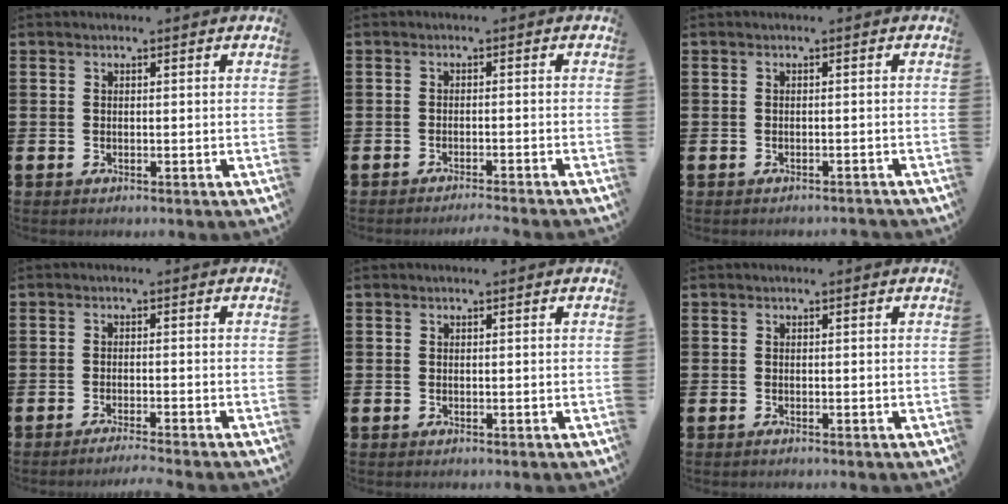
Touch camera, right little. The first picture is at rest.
{"total": 1.4, "force": [-1.3, -0.3, 0.2], "torque": [-0.003, 0.002, -0.026]}
{"total": 0.0}
{"total": 1.5, "force": [-1.4, -0.2, 0.6], "torque": [-0.007, 0.000, -0.027]}
{"total": 0.0}
{"total": 0.0}